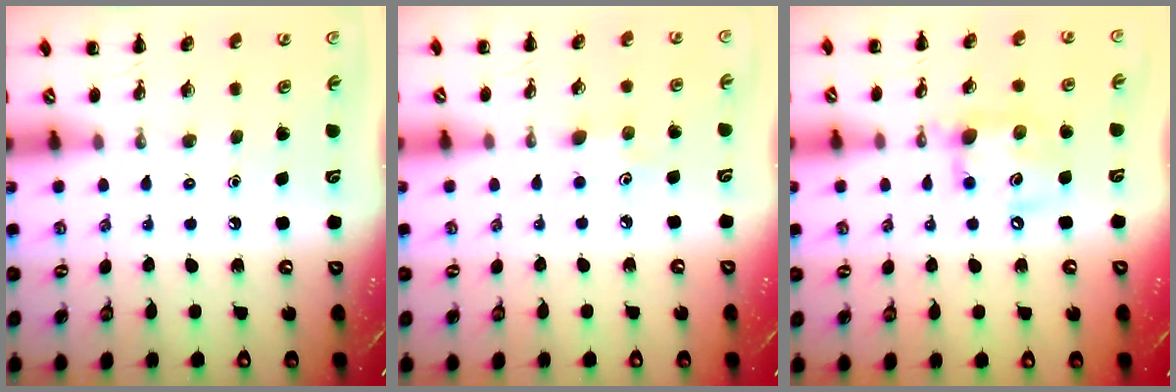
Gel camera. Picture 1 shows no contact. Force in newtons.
{"total": 4.0, "press": 3.9, "slide": 1.1}
{"total": 12.2, "press": 12.0, "slide": 1.9}